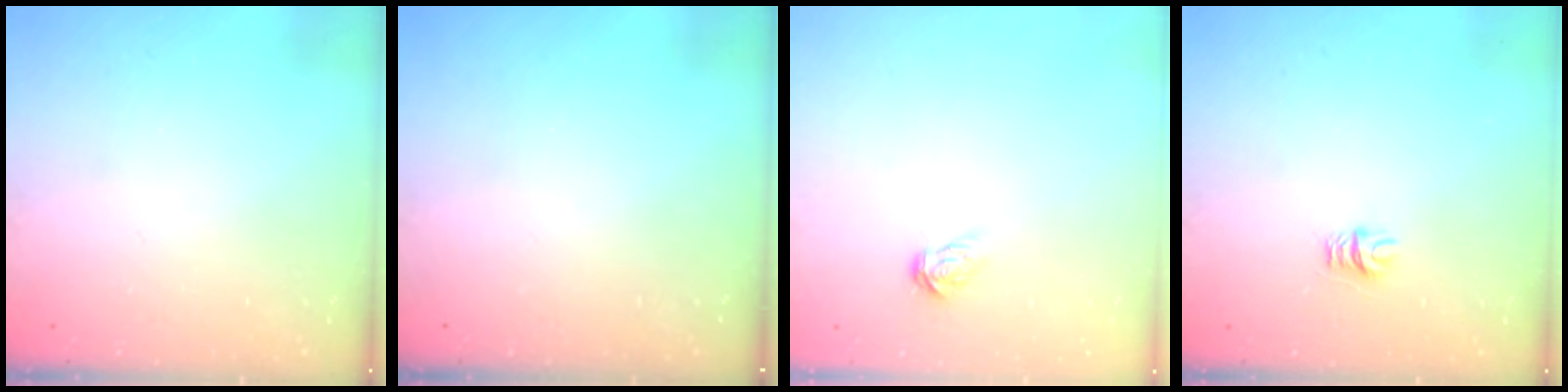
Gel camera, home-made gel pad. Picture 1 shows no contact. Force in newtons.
{"total": 0.0}
{"total": 3.7, "press": 3.7, "slide": 0.1}
{"total": 4.6, "press": 4.6, "slide": 0.3}